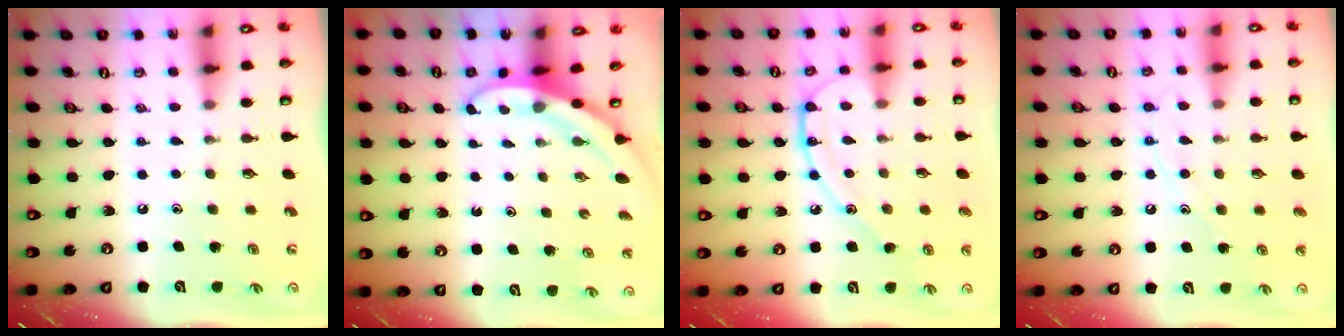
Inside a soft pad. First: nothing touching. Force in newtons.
{"total": 3.1, "press": 3.1, "slide": 0.1}
{"total": 10.6, "press": 10.6, "slide": 0.2}
{"total": 8.9, "press": 8.9, "slide": 0.7}